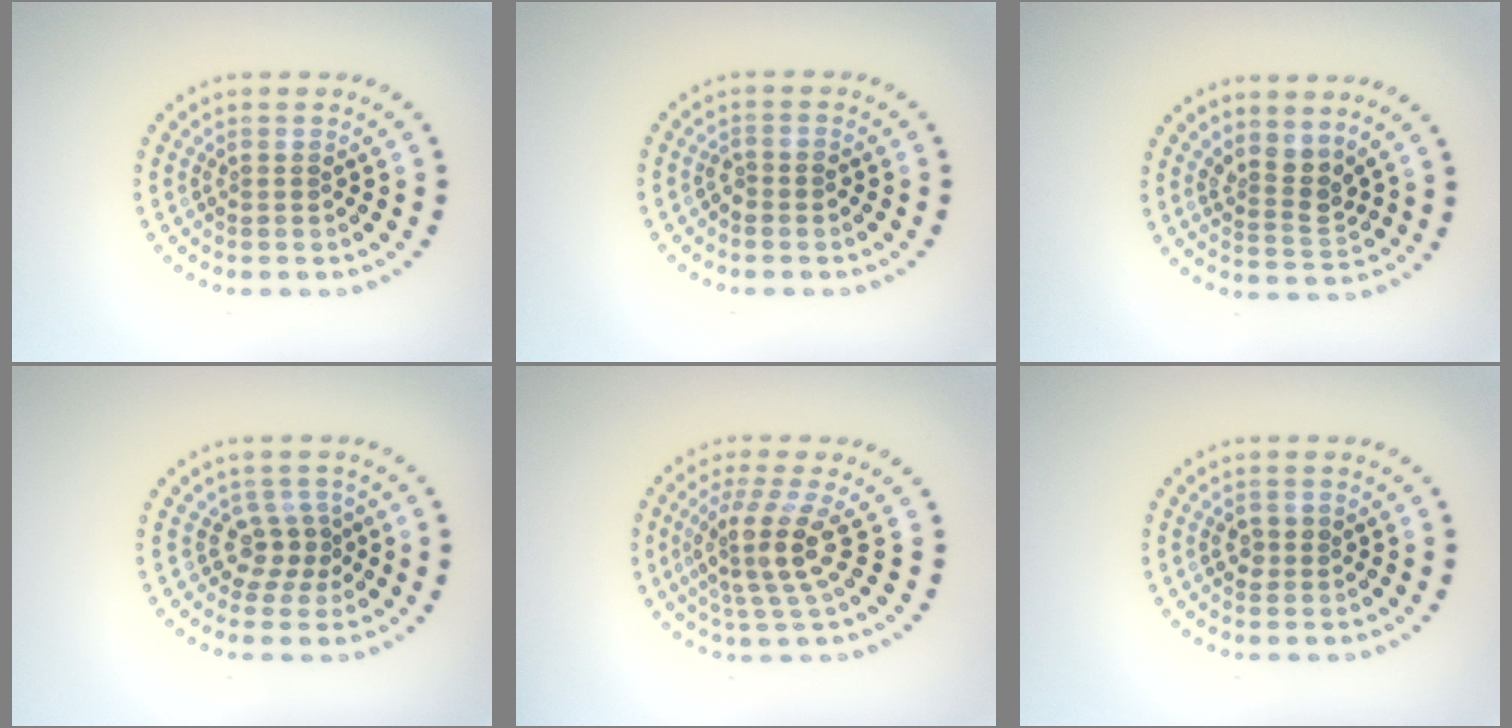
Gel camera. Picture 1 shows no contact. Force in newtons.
{"total": 0.9, "press": 0.8, "slide": 0.3}
{"total": 2.6, "press": 1.9, "slide": 1.7}
{"total": 2.4, "press": 1.7, "slide": 1.7}
{"total": 4.1, "press": 3.1, "slide": 2.7}
{"total": 1.3, "press": 1.3, "slide": 0.1}